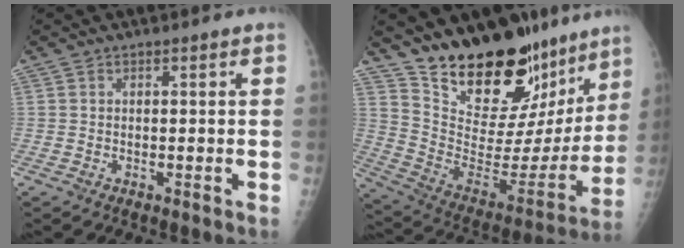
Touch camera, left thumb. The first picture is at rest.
{"total": 27.3, "force": [20.7, 11.7, 13.5], "torque": [-0.172, -0.117, 0.322]}